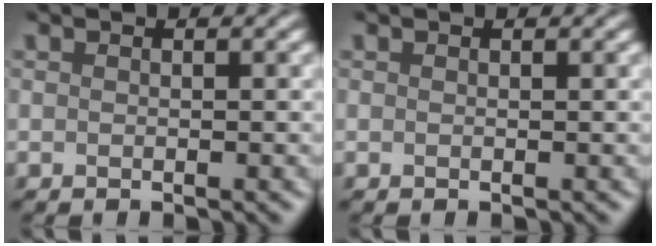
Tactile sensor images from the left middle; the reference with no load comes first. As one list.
[{"total": 0.0}]